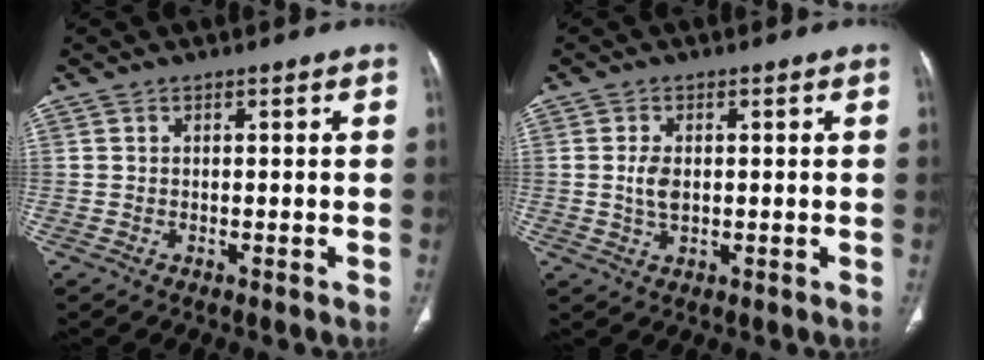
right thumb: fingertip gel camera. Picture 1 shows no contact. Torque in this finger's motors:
{"motor_torque": [0.45, 0.34, 0.83, -0.67, 0.08]}